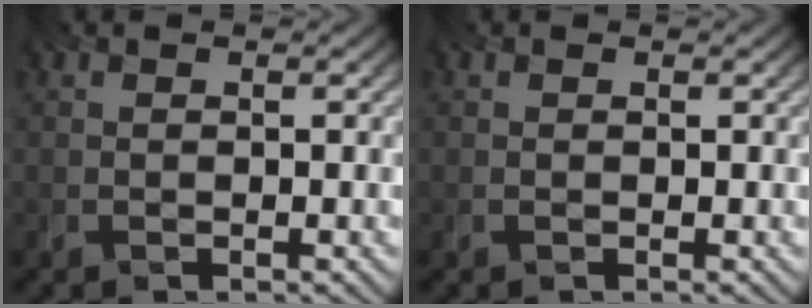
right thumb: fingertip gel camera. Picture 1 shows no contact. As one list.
[{"total": 0.0}]